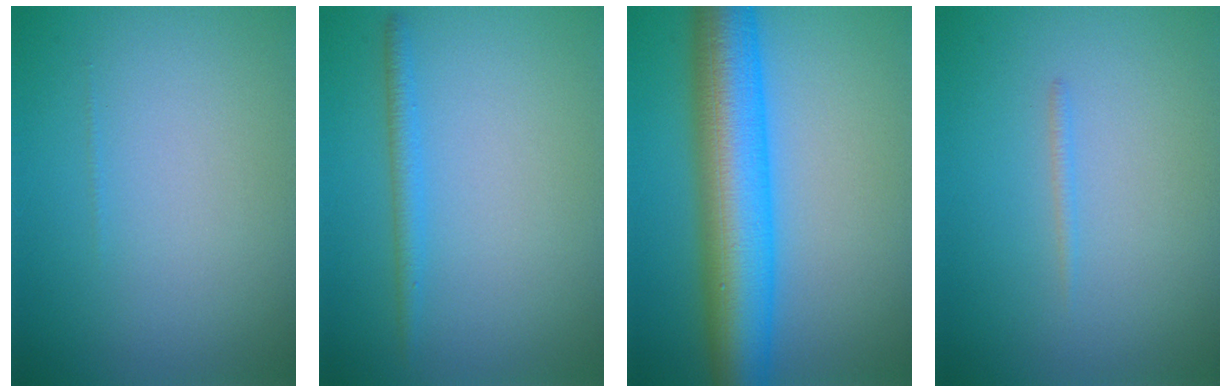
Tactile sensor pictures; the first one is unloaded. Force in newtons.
{"total": 1.6, "press": 1.6, "slide": 0.1}
{"total": 10.5, "press": 10.4, "slide": 0.2}
{"total": 0.6, "press": 0.6, "slide": 0.0}